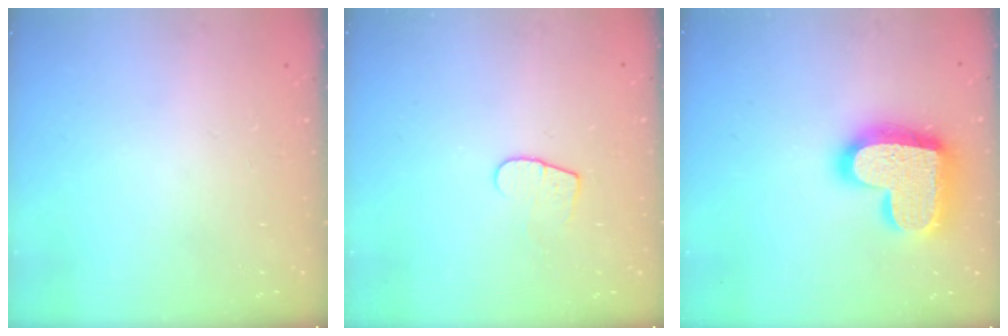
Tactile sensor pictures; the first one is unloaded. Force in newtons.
{"total": 7.3, "press": 7.3, "slide": 0.5}
{"total": 20.8, "press": 20.7, "slide": 1.5}